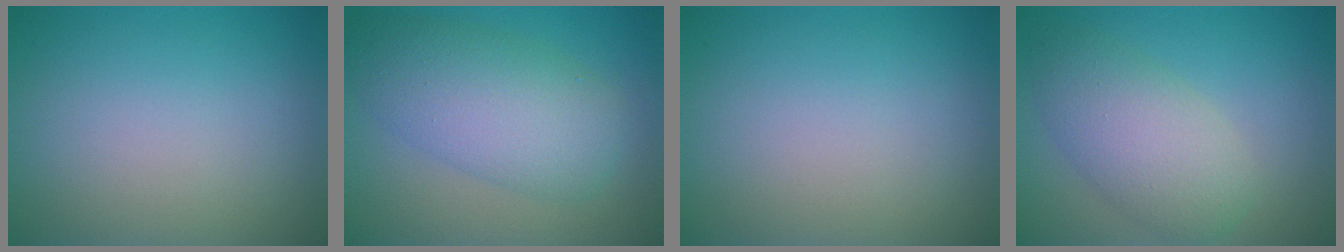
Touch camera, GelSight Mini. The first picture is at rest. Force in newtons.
{"total": 6.8, "press": 6.8, "slide": 0.1}
{"total": 0.0}
{"total": 5.1, "press": 5.1, "slide": 0.2}